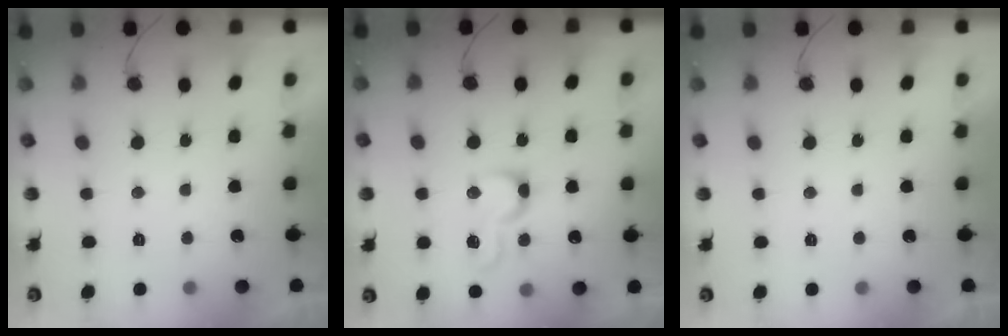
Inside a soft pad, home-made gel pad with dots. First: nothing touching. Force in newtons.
{"total": 7.4, "press": 7.3, "slide": 0.8}
{"total": 1.7, "press": 1.7, "slide": 0.0}